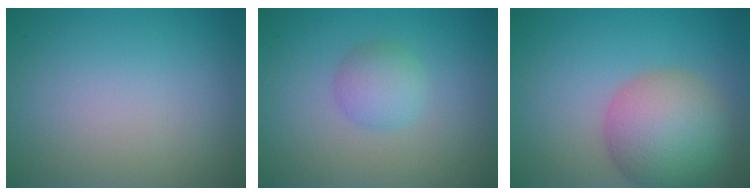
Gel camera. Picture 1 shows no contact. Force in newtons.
{"total": 2.3, "press": 2.3, "slide": 0.1}
{"total": 7.8, "press": 7.8, "slide": 0.3}